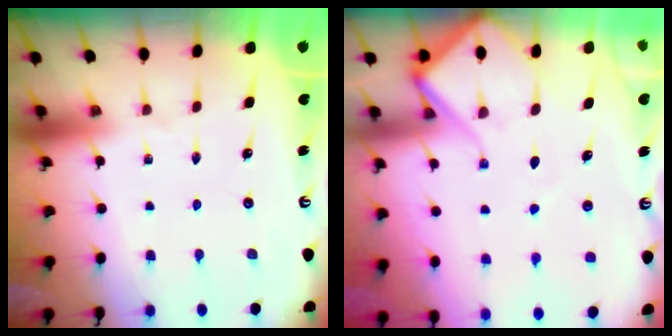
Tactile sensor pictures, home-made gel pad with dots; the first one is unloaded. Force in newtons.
{"total": 8.7, "press": 8.7, "slide": 0.8}